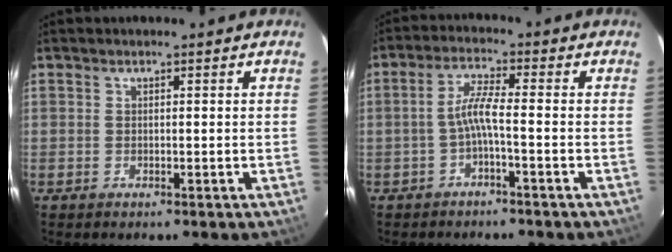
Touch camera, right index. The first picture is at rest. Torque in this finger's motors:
{"motor_torque": [1.08, -0.29, 0.53, 0.16]}